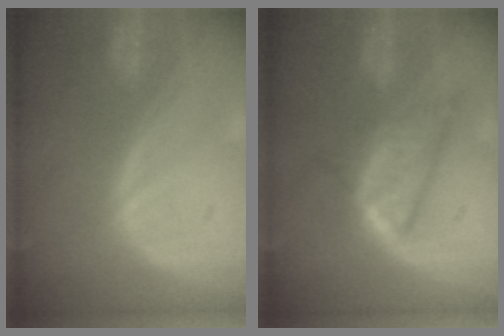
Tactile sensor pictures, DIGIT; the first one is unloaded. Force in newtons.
{"total": 6.2, "press": 5.8, "slide": 2.1}